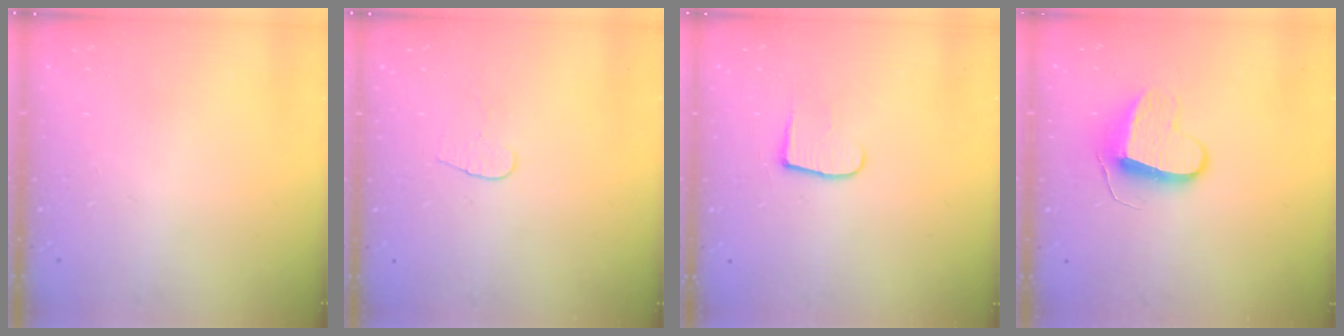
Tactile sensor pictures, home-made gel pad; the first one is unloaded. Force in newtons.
{"total": 4.0, "press": 4.0, "slide": 0.4}
{"total": 6.6, "press": 6.6, "slide": 0.6}
{"total": 9.4, "press": 9.4, "slide": 0.4}